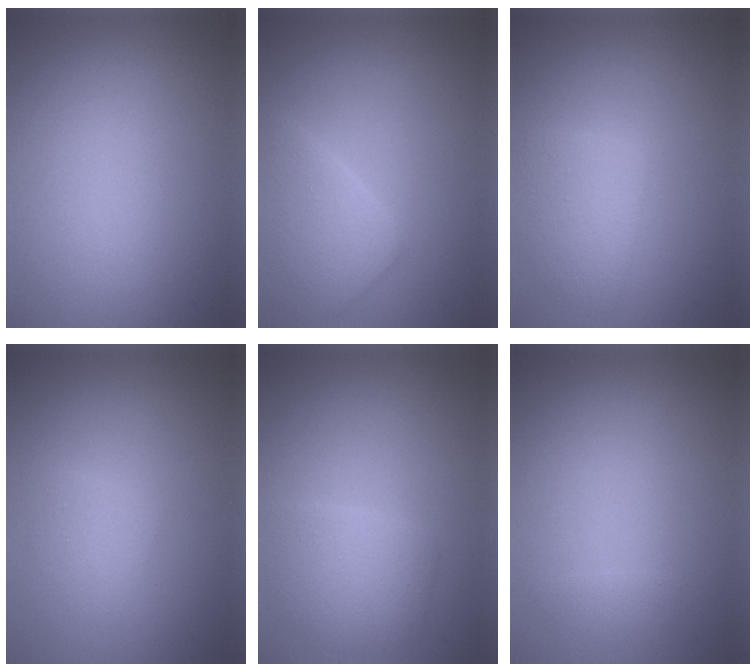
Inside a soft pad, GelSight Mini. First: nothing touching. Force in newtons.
{"total": 3.8, "press": 3.7, "slide": 0.3}
{"total": 2.9, "press": 2.9, "slide": 0.2}
{"total": 1.5, "press": 1.5, "slide": 0.0}
{"total": 3.2, "press": 3.2, "slide": 0.2}
{"total": 0.6, "press": 0.6, "slide": 0.0}